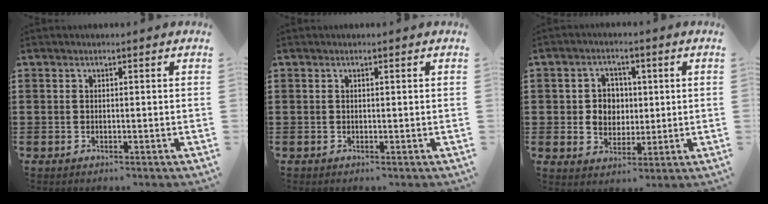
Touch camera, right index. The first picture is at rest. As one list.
[{"total": 0.0}, {"total": 5.1, "force": [0.6, 4.7, 1.9], "torque": [-0.050, 0.014, 0.006]}]